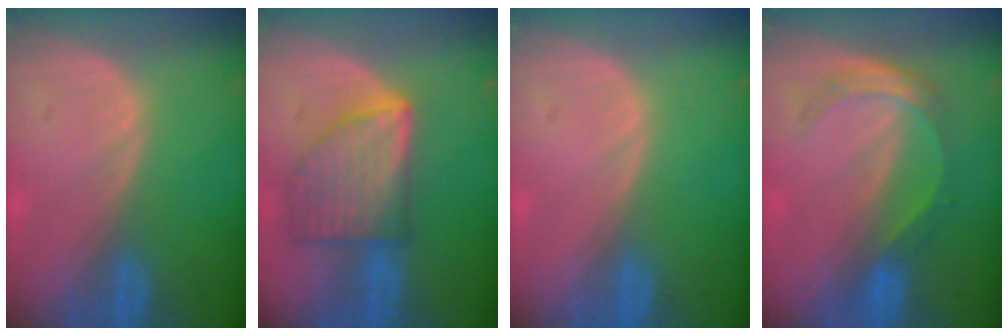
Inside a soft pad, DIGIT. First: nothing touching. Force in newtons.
{"total": 8.1, "press": 8.1, "slide": 0.3}
{"total": 0.0}
{"total": 5.5, "press": 4.7, "slide": 2.8}